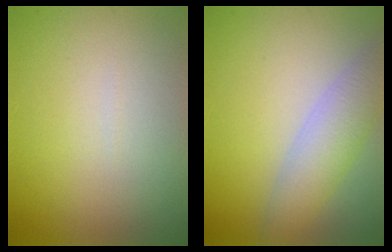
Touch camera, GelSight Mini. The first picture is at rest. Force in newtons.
{"total": 4.1, "press": 4.1, "slide": 0.0}